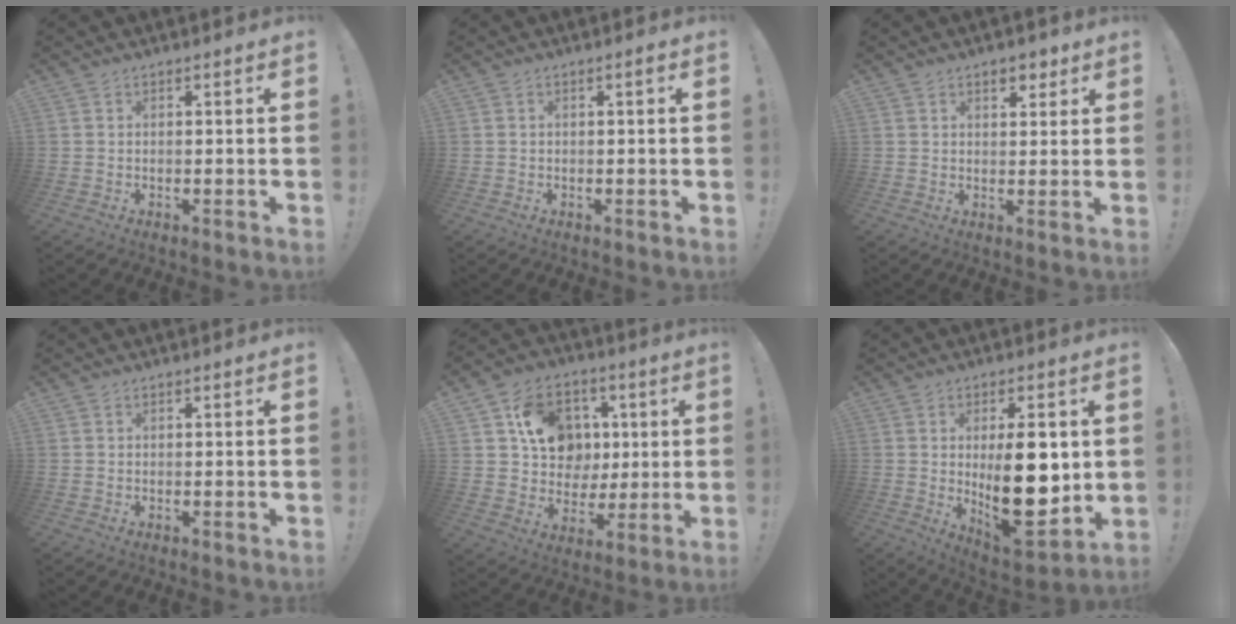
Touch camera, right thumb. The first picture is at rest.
{"total": 0.9, "force": [-0.1, 0.0, 0.8], "torque": [-0.014, 0.000, -0.003]}
{"total": 4.3, "force": [2.6, 2.6, 2.1], "torque": [-0.012, -0.011, 0.042]}
{"total": 0.0}
{"total": 15.6, "force": [4.5, 13.2, 6.9], "torque": [-0.099, -0.006, 0.101]}
{"total": 18.4, "force": [1.1, 8.1, 16.5], "torque": [-0.247, -0.024, 0.025]}